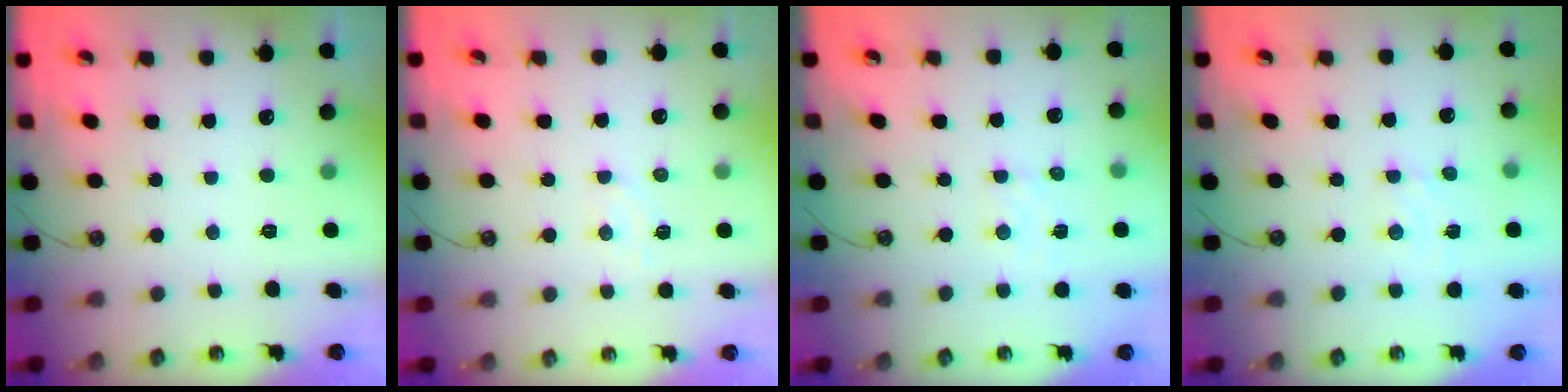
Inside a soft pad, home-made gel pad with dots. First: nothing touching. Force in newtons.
{"total": 4.6, "press": 4.6, "slide": 0.7}
{"total": 3.6, "press": 3.6, "slide": 0.5}
{"total": 2.3, "press": 2.3, "slide": 0.4}